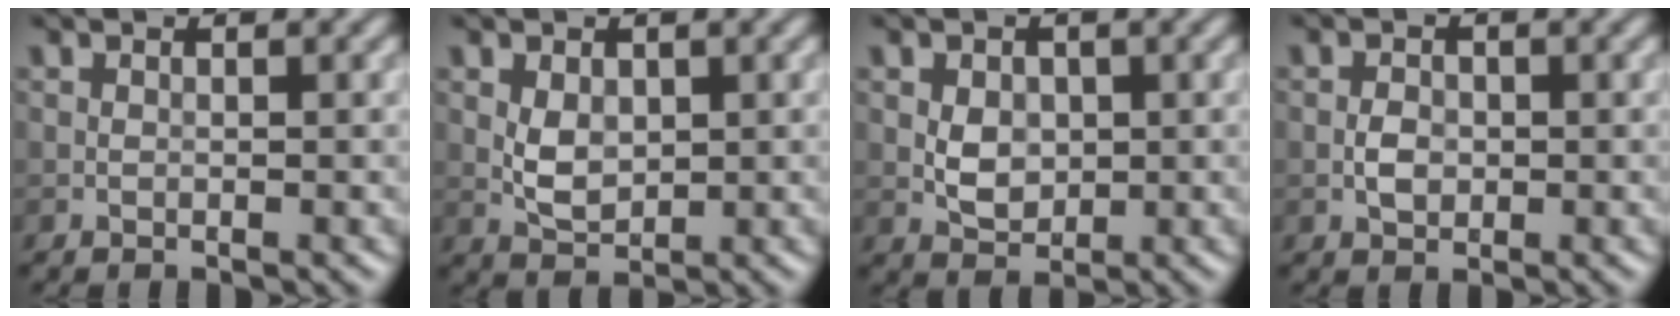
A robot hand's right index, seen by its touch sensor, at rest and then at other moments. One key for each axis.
{"total": 2.5, "fx": 0.3, "fy": 1.8, "fz": 1.8, "tx": -0.036, "ty": -0.003, "tz": 0.010}
{"total": 2.6, "fx": 0.1, "fy": 2.0, "fz": 1.7, "tx": -0.029, "ty": -0.003, "tz": 0.004}
{"total": 1.7, "fx": -0.3, "fy": 1.2, "fz": 1.1, "tx": -0.019, "ty": 0.002, "tz": -0.009}